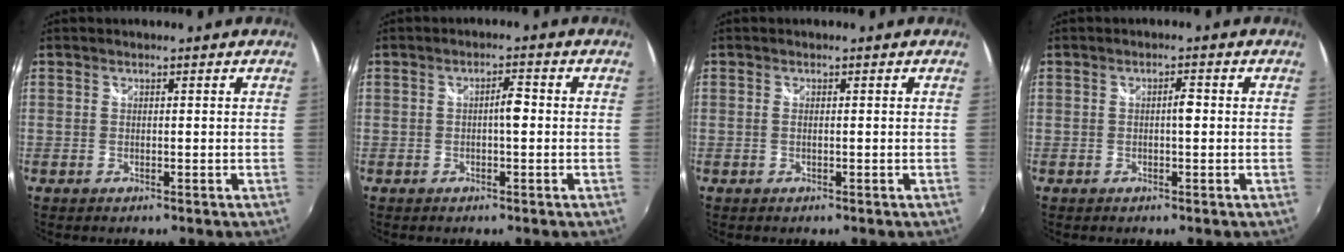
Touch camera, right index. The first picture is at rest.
{"total": 2.5, "force": [-0.3, 0.7, 2.3], "torque": [-0.038, 0.007, -0.006]}
{"total": 0.6, "force": [-0.2, 0.0, 0.6], "torque": [-0.010, 0.000, -0.004]}
{"total": 1.7, "force": [-0.1, 0.6, 1.6], "torque": [-0.026, 0.006, -0.003]}